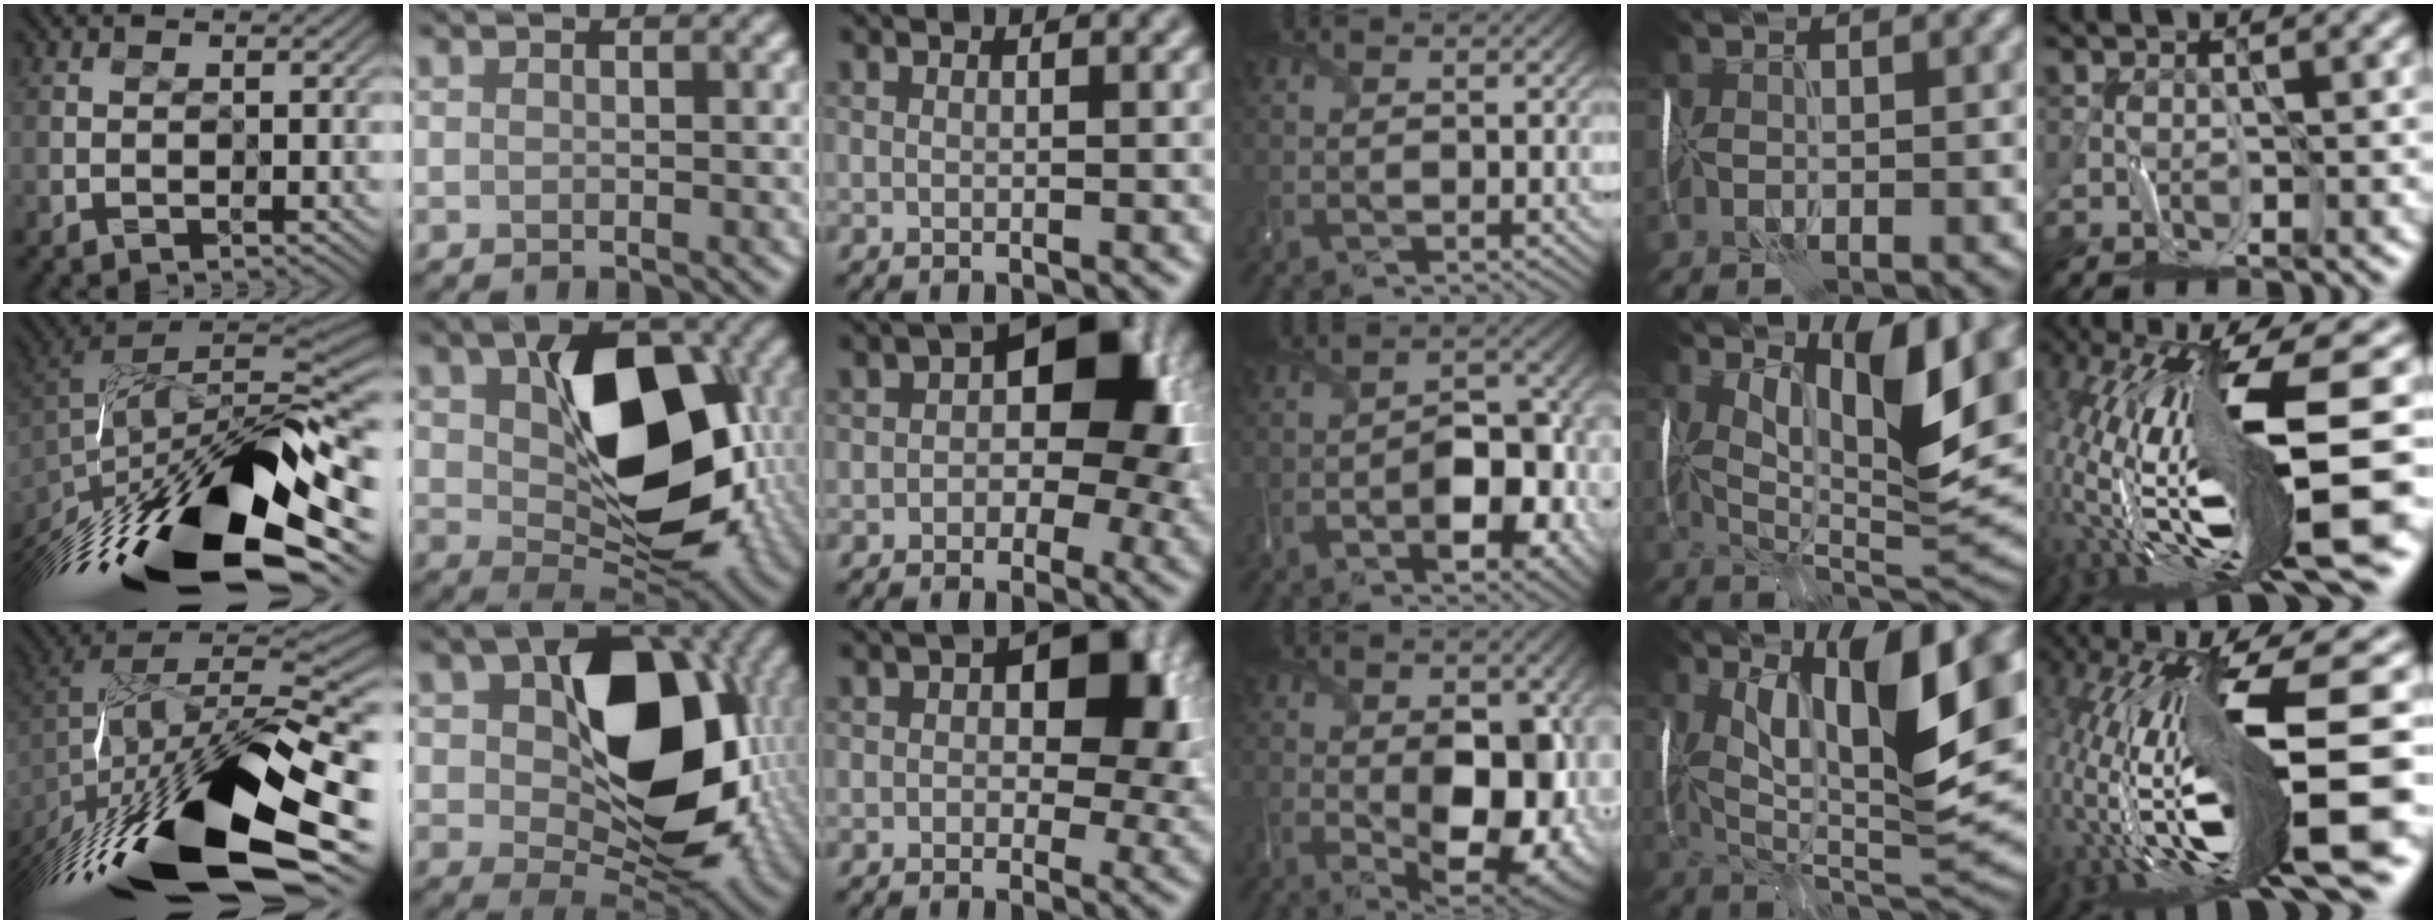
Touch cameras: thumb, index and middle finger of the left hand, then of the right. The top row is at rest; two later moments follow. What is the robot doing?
{"motion": "wrap", "object": "thread"}